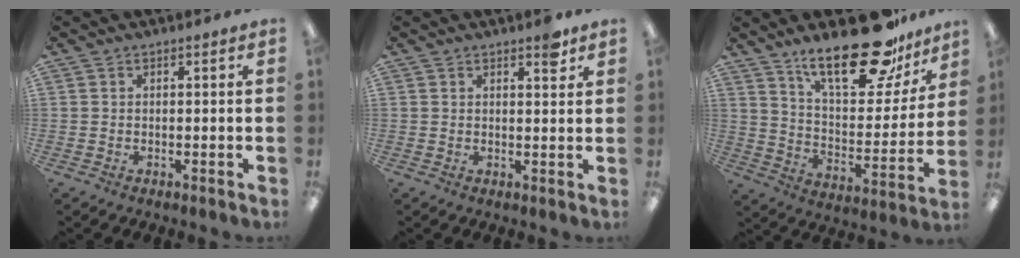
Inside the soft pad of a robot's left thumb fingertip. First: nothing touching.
{"total": 4.0, "force": [2.7, 1.4, 2.5], "torque": [-0.023, -0.011, 0.041]}
{"total": 24.8, "force": [17.9, 9.1, 14.5], "torque": [-0.214, -0.111, 0.299]}